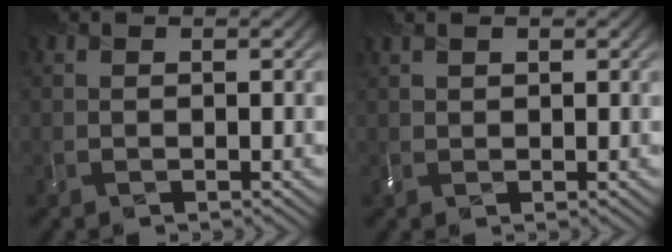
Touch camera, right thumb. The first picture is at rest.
{"total": 1.4, "force": [1.0, 0.7, 0.6], "torque": [-0.018, 0.005, 0.023]}